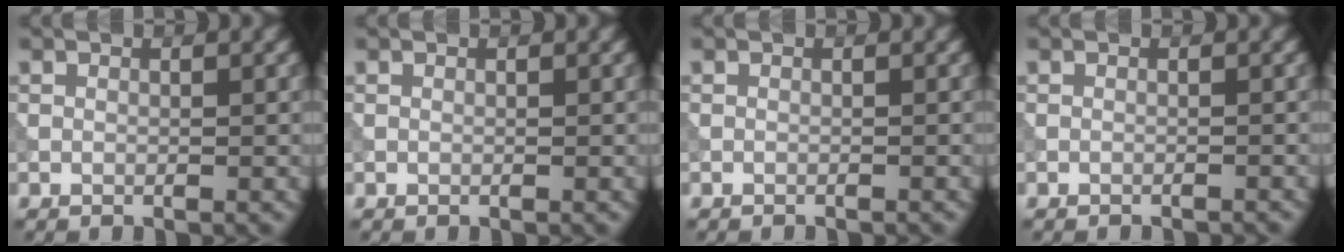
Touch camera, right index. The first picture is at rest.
{"total": 0.0}
{"total": 0.8, "force": [-0.8, 0.1, 0.2], "torque": [0.004, 0.000, -0.012]}
{"total": 1.3, "force": [-1.3, 0.2, 0.4], "torque": [0.006, 0.001, -0.019]}